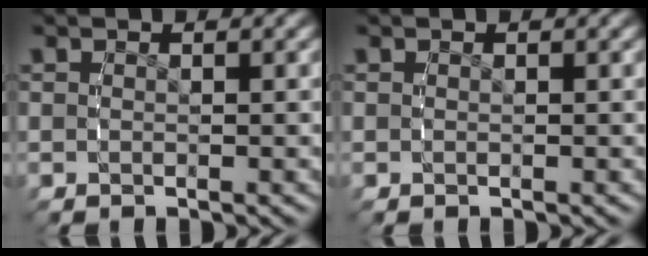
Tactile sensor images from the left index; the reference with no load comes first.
{"total": 0.0}